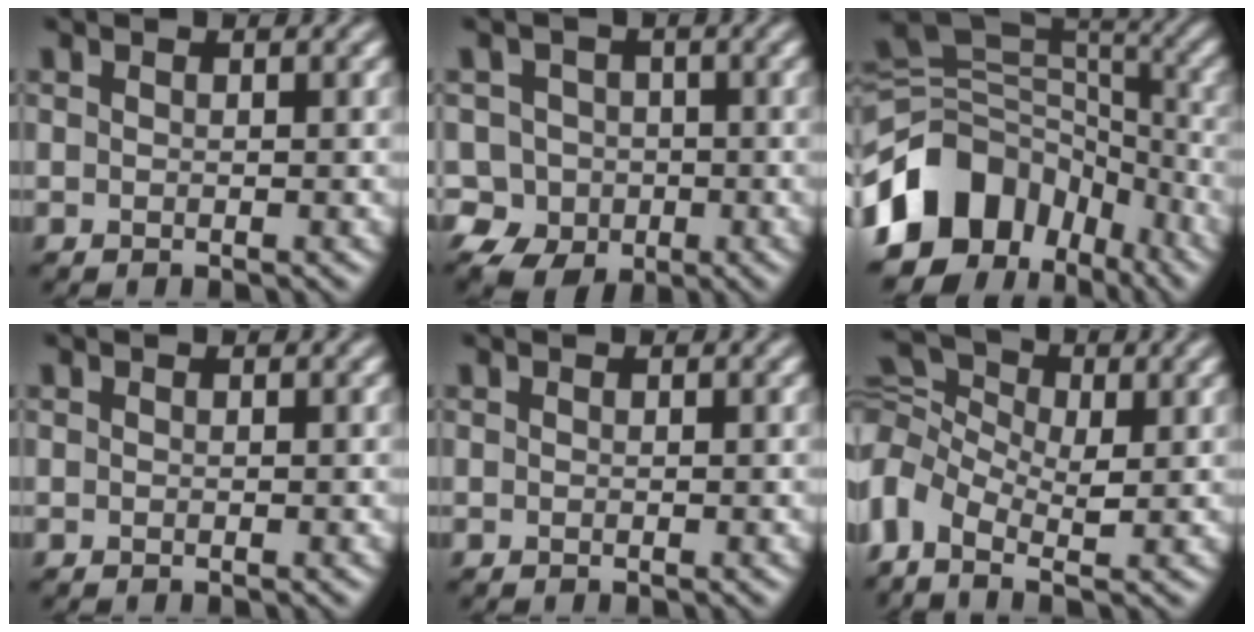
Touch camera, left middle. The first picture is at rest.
{"total": 6.7, "force": [-2.7, 5.6, 2.5], "torque": [-0.026, 0.008, -0.071]}
{"total": 12.0, "force": [-5.5, 8.6, 6.3], "torque": [-0.115, 0.019, -0.113]}
{"total": 0.0}
{"total": 0.0}
{"total": 6.7, "force": [0.9, 4.6, 4.9], "torque": [-0.128, 0.007, 0.002]}